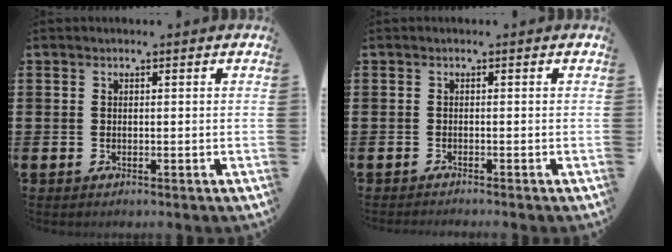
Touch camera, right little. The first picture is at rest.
{"total": 0.6, "force": [-0.5, -0.2, 0.0], "torque": [0.001, -0.002, -0.011]}